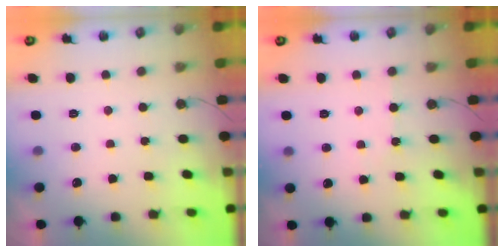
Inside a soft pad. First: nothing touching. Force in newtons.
{"total": 1.5, "press": 1.5, "slide": 0.3}